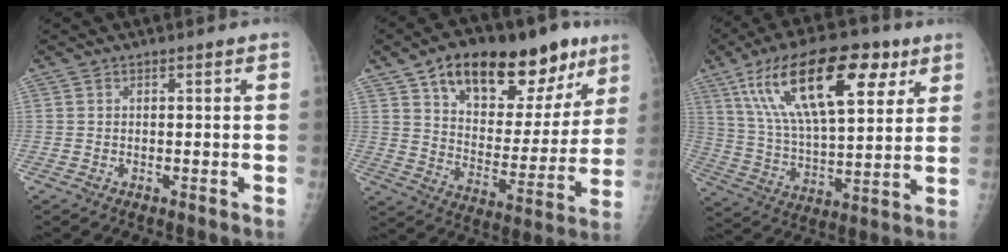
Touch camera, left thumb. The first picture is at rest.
{"total": 25.0, "force": [14.6, 12.5, 16.0], "torque": [-0.191, -0.028, 0.227]}
{"total": 23.8, "force": [11.4, 10.1, 18.3], "torque": [-0.294, -0.018, 0.197]}